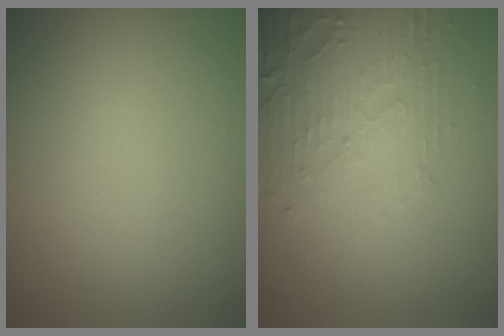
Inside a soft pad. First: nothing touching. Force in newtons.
{"total": 5.0, "press": 3.3, "slide": 3.8}